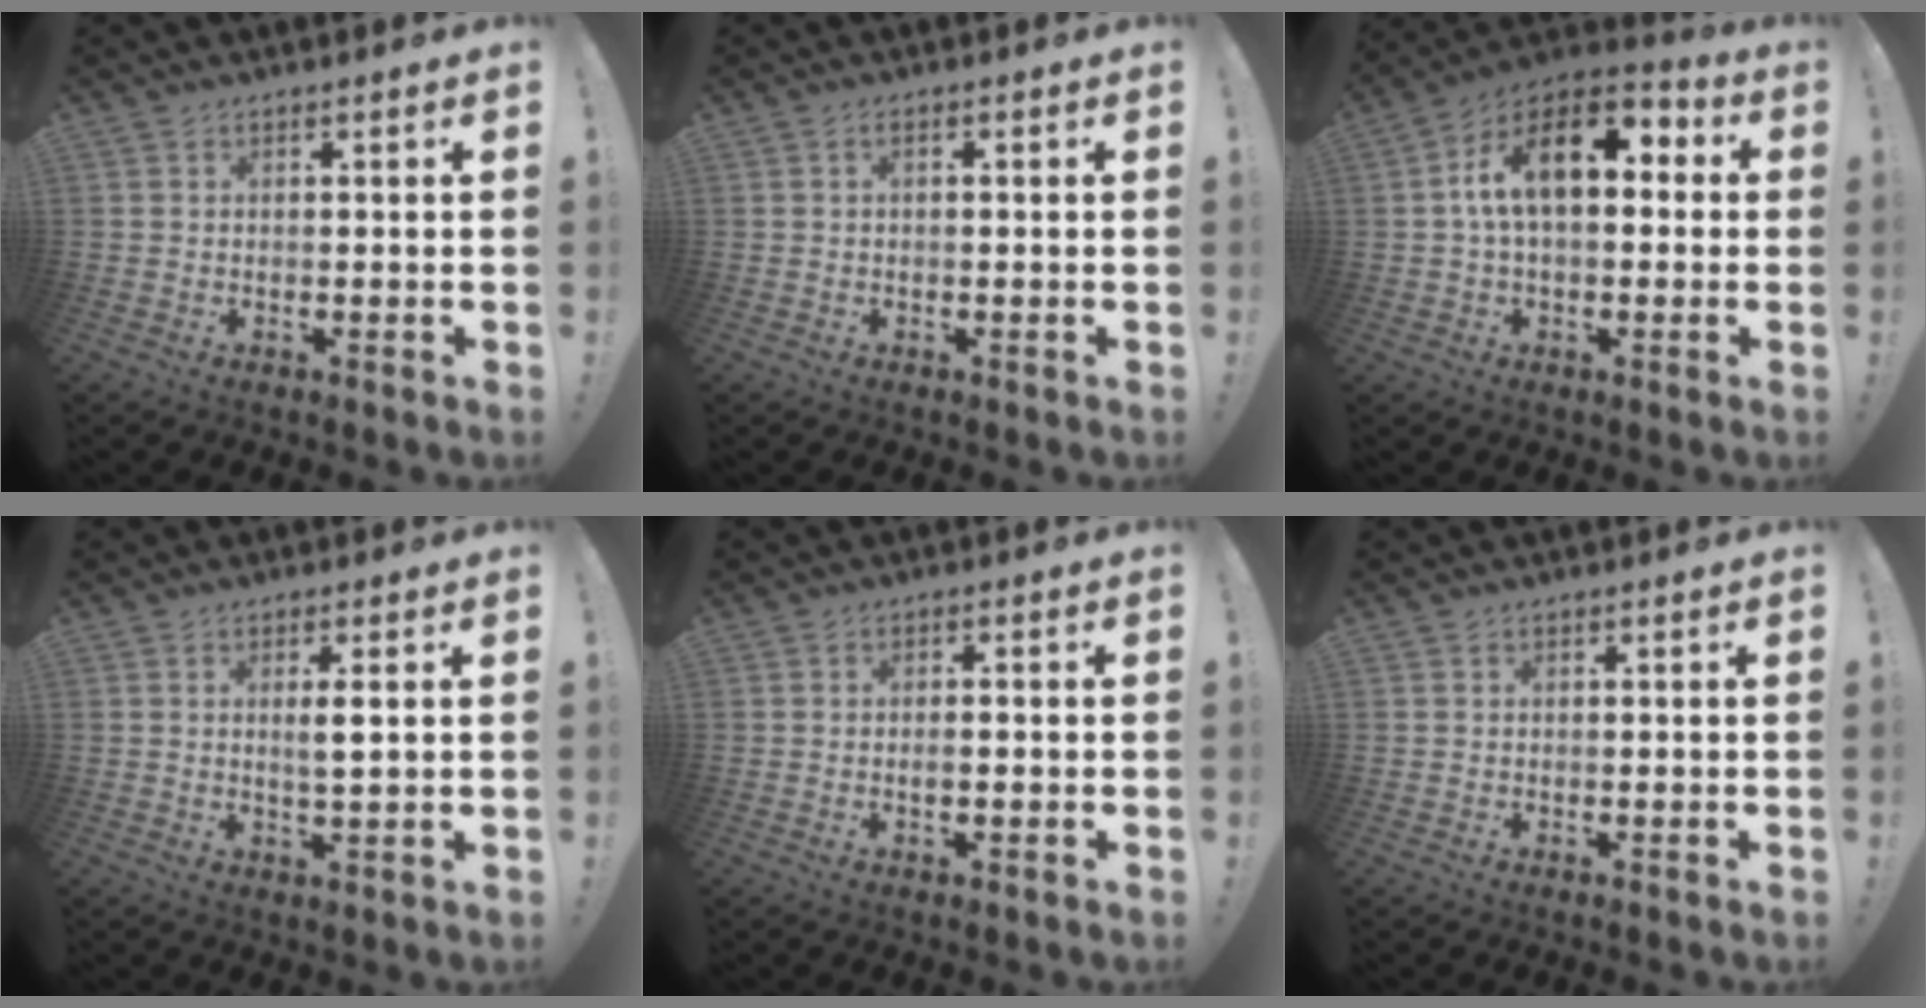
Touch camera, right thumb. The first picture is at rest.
{"total": 1.1, "force": [-0.3, 0.4, 1.0], "torque": [-0.024, 0.006, -0.004]}
{"total": 15.6, "force": [3.6, 8.3, 12.8], "torque": [-0.218, 0.001, 0.058]}
{"total": 3.3, "force": [1.0, 0.3, 3.2], "torque": [-0.046, -0.012, 0.014]}
{"total": 1.6, "force": [-0.6, 0.6, 1.3], "torque": [-0.023, 0.004, -0.012]}
{"total": 0.0}